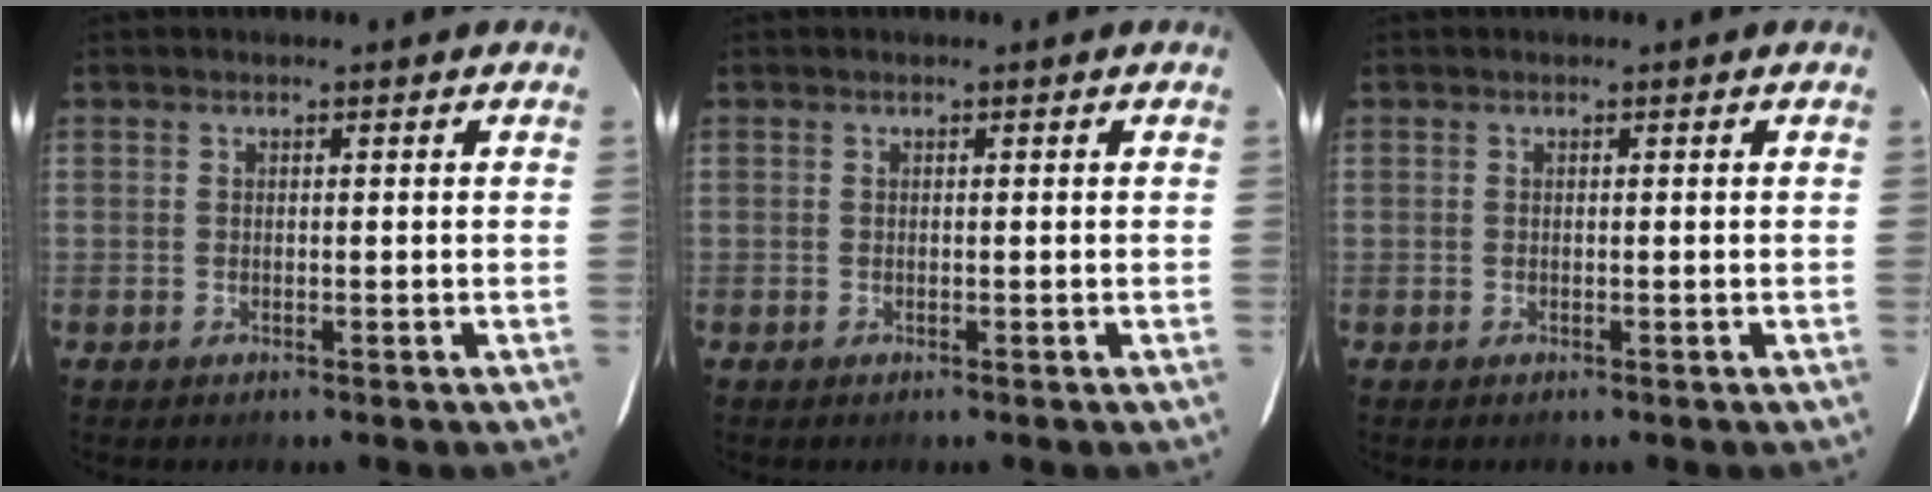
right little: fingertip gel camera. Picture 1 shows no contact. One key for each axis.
{"total": 0.0}
{"total": 0.0}